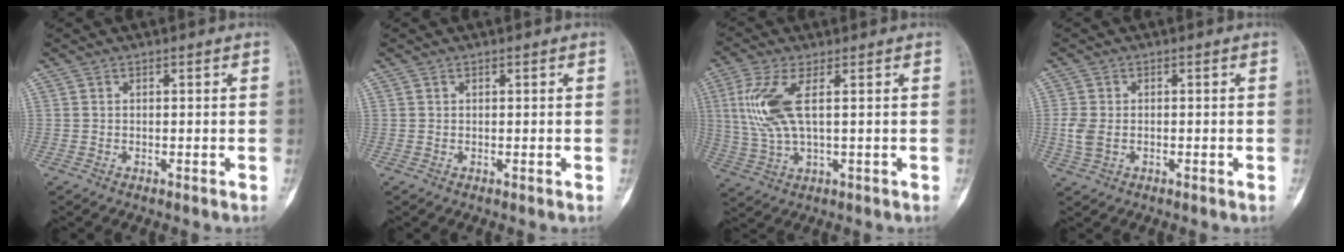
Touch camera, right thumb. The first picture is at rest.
{"total": 0.0}
{"total": 9.5, "force": [2.1, 3.2, 8.7], "torque": [-0.223, -0.001, 0.048]}
{"total": 3.6, "force": [-0.6, 2.4, 2.6], "torque": [-0.065, 0.002, -0.012]}